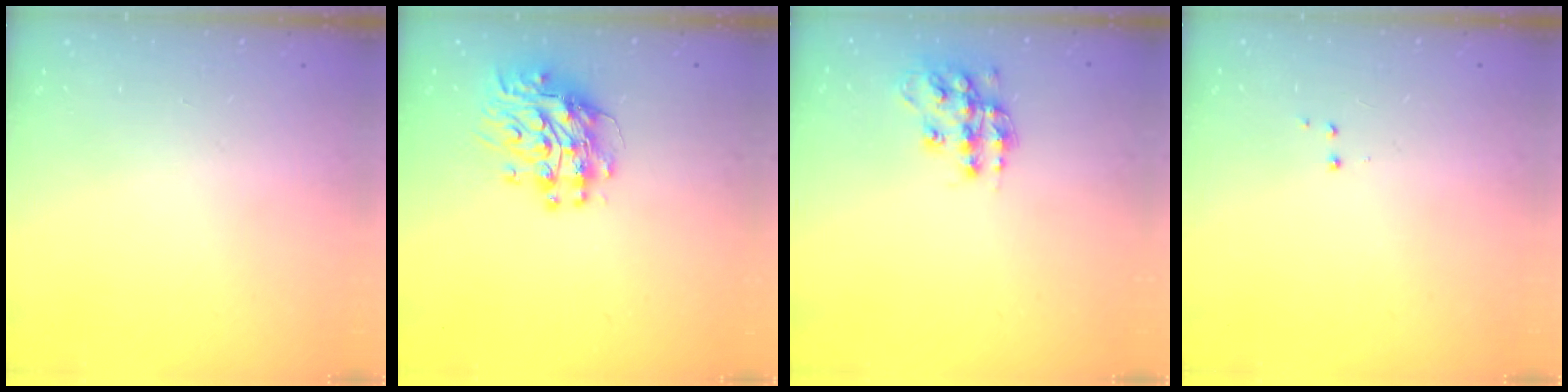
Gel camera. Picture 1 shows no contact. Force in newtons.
{"total": 10.7, "press": 10.7, "slide": 0.9}
{"total": 13.8, "press": 13.8, "slide": 0.8}
{"total": 2.8, "press": 2.7, "slide": 0.5}